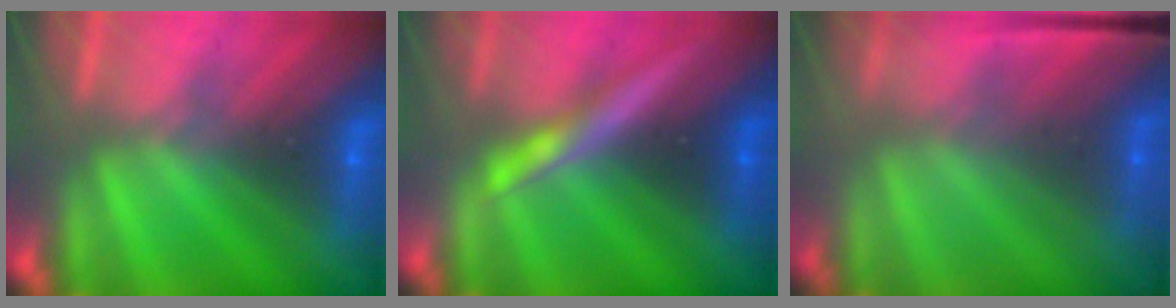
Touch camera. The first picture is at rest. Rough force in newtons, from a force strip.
{"total": 3.2}
{"total": 1.1}